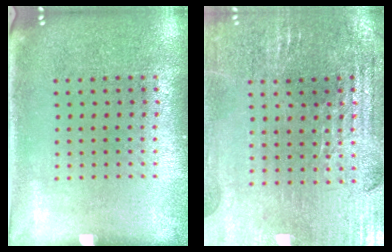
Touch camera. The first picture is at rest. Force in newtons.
{"total": 2.9, "press": 2.8, "slide": 0.5}